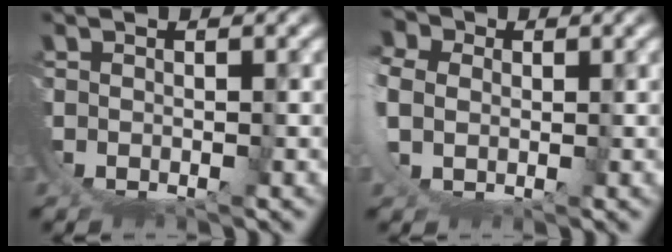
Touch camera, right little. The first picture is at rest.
{"total": 3.8, "force": [1.7, 2.4, 2.4], "torque": [-0.067, -0.005, 0.032]}